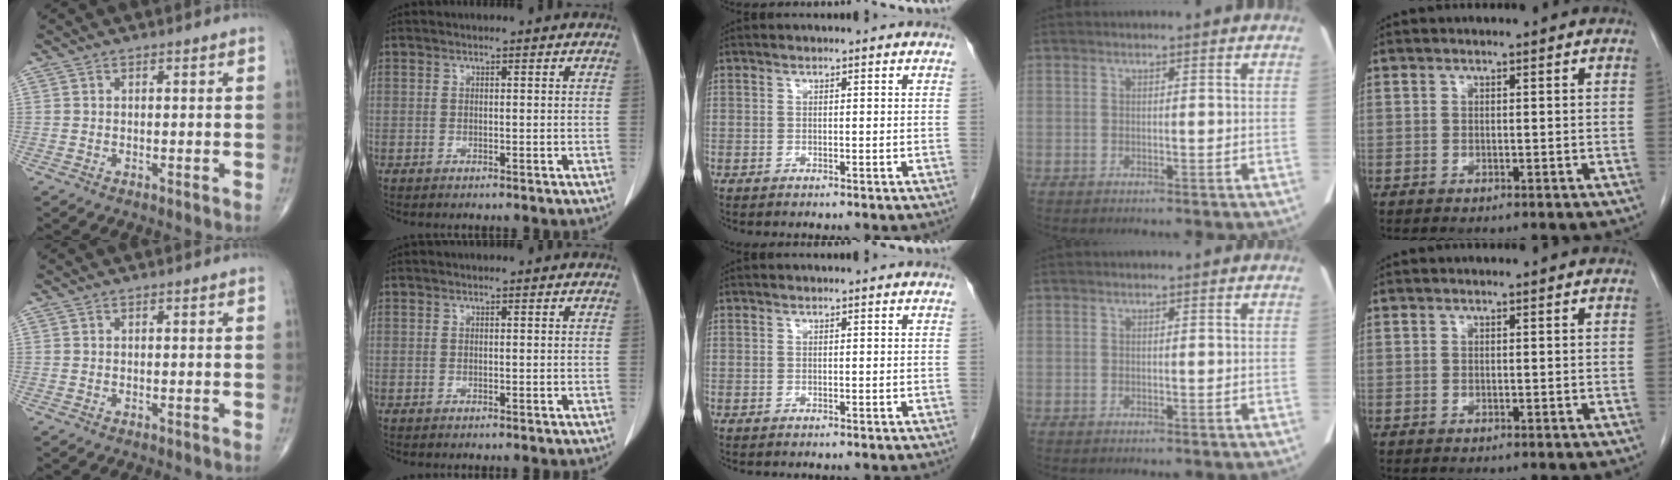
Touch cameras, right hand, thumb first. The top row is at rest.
{}